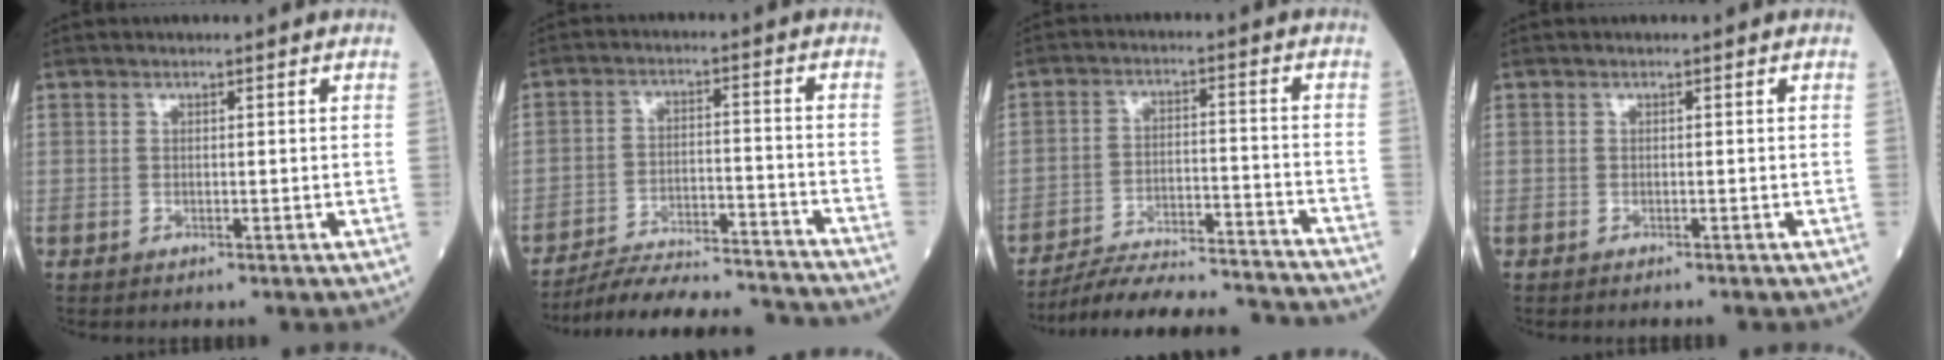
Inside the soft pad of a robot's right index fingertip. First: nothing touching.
{"total": 17.5, "force": [-16.8, 0.9, 4.8], "torque": [-0.085, -0.006, -0.245]}
{"total": 19.0, "force": [-18.2, 0.8, 5.4], "torque": [-0.088, -0.009, -0.263]}
{"total": 1.0, "force": [-0.9, 0.0, 0.4], "torque": [-0.006, -0.002, -0.007]}